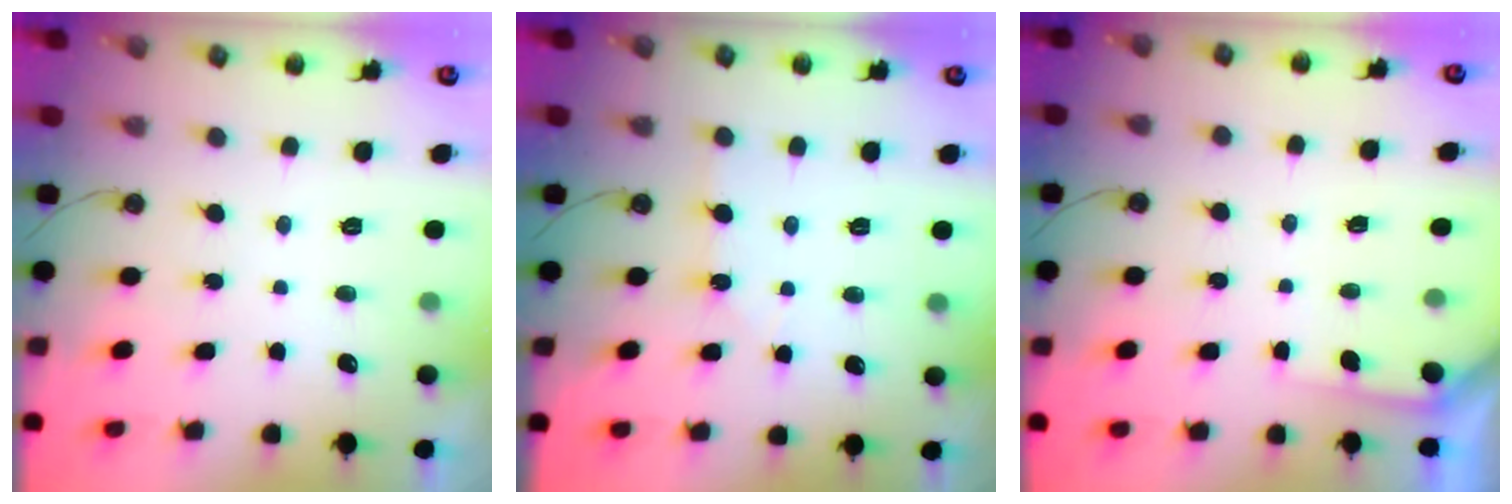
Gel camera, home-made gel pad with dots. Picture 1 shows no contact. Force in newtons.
{"total": 2.5, "press": 2.5, "slide": 0.5}
{"total": 3.2, "press": 3.2, "slide": 0.2}